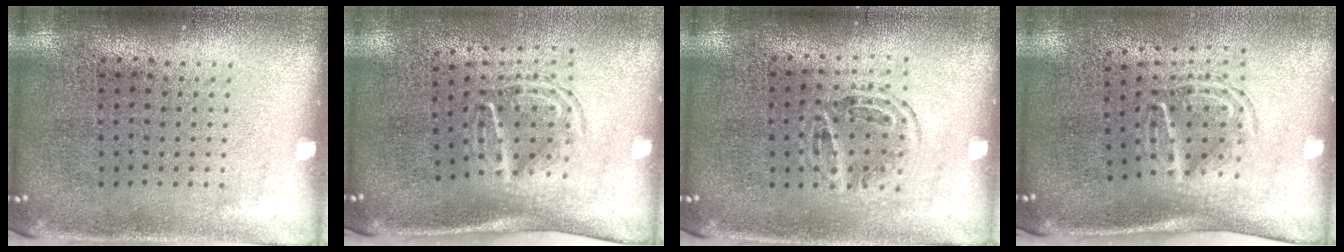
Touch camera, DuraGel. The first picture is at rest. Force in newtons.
{"total": 1.7, "press": 1.1, "slide": 1.2}
{"total": 1.0, "press": 0.9, "slide": 0.4}
{"total": 1.7, "press": 1.1, "slide": 1.2}